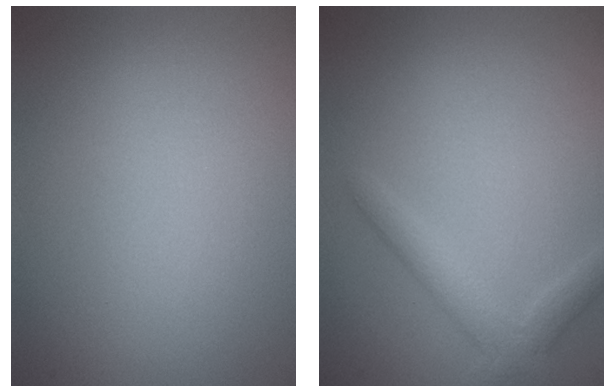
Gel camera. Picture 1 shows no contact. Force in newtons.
{"total": 2.5, "press": 2.5, "slide": 0.1}